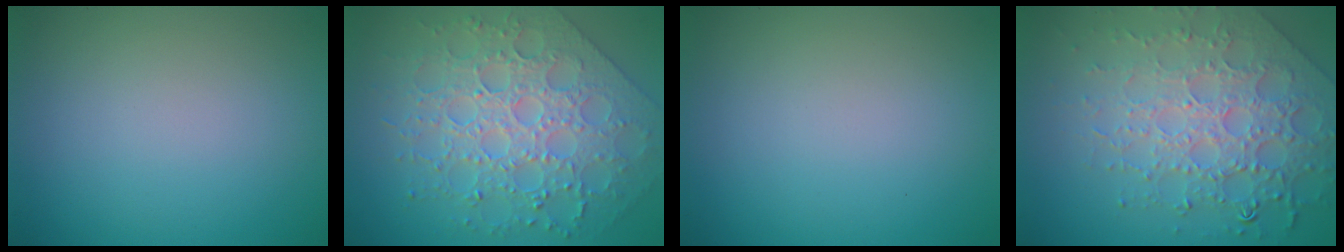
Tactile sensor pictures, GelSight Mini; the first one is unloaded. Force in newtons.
{"total": 6.3, "press": 5.6, "slide": 2.9}
{"total": 0.0}
{"total": 7.8, "press": 5.6, "slide": 5.5}